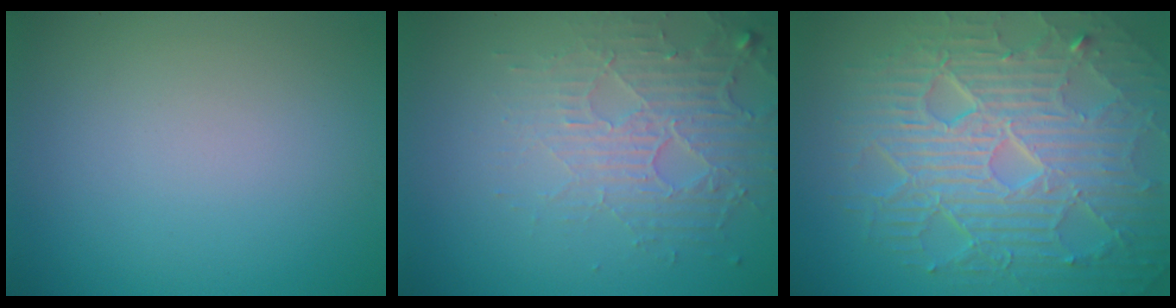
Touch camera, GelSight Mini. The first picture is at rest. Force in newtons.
{"total": 5.1, "press": 3.4, "slide": 3.8}
{"total": 10.6, "press": 6.8, "slide": 8.1}